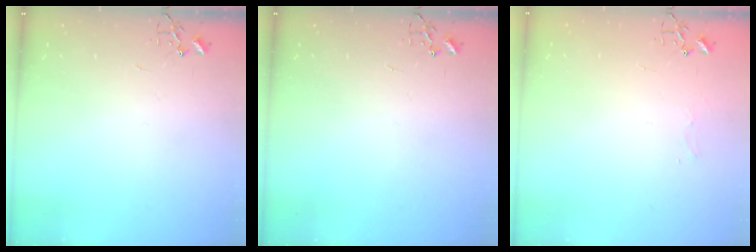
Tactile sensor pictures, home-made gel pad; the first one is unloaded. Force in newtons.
{"total": 0.0}
{"total": 3.8, "press": 3.8, "slide": 0.4}